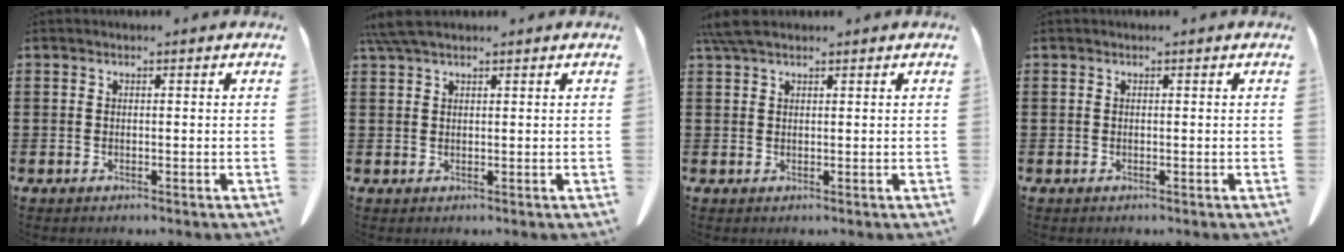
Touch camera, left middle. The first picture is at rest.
{"total": 3.6, "force": [2.6, 0.8, 2.4], "torque": [-0.053, 0.002, 0.050]}
{"total": 3.6, "force": [2.6, 1.1, 2.3], "torque": [-0.052, 0.005, 0.049]}
{"total": 0.0}